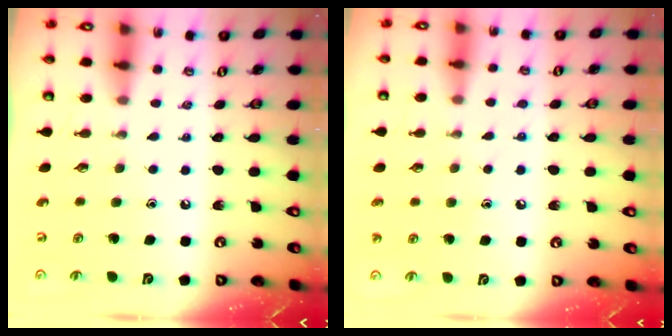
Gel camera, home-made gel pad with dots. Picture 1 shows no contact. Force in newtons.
{"total": 5.1, "press": 5.1, "slide": 0.5}